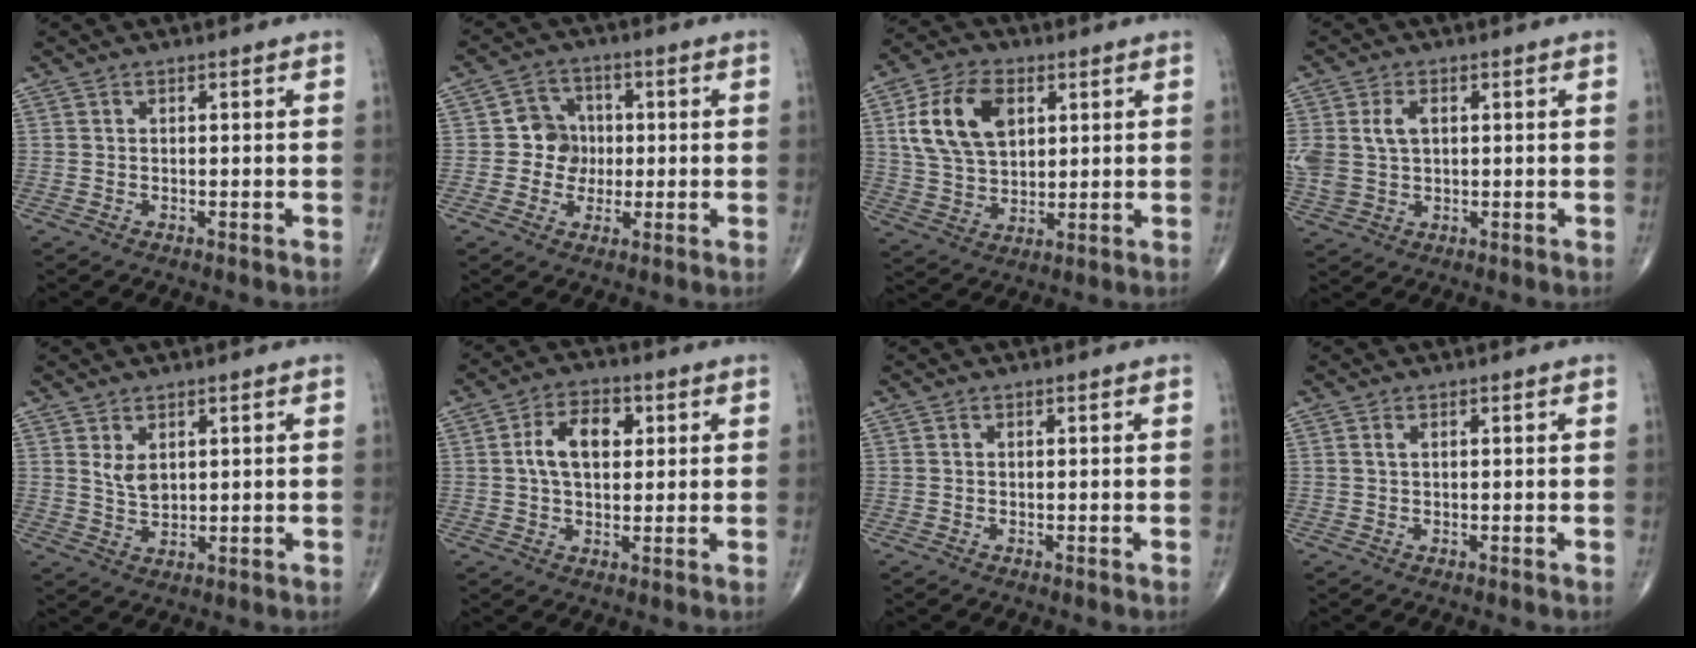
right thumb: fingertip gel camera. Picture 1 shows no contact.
{"total": 6.4, "force": [-0.2, 5.9, 2.4], "torque": [0.001, 0.013, -0.011]}
{"total": 13.4, "force": [4.1, 8.6, 9.4], "torque": [-0.160, -0.004, 0.079]}
{"total": 8.6, "force": [1.5, 5.8, 6.2], "torque": [-0.146, 0.006, 0.040]}
{"total": 3.8, "force": [1.5, 2.1, 2.8], "torque": [-0.045, -0.016, 0.036]}
{"total": 8.4, "force": [1.7, 5.1, 6.4], "torque": [-0.099, 0.010, 0.026]}
{"total": 0.0}
{"total": 0.9, "force": [0.3, 0.4, 0.7], "torque": [-0.019, 0.006, 0.008]}